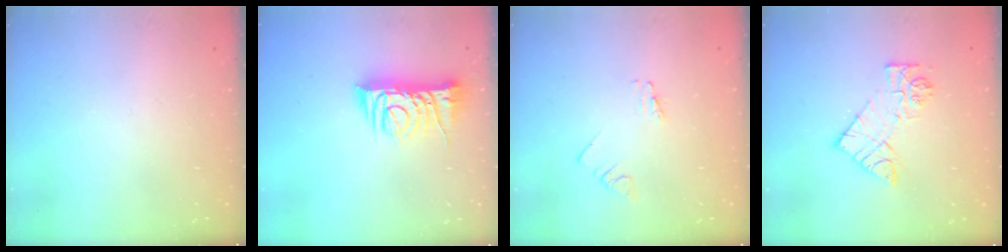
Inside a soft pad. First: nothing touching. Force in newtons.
{"total": 9.9, "press": 9.9, "slide": 1.1}
{"total": 0.8, "press": 0.8, "slide": 0.0}
{"total": 10.2, "press": 10.2, "slide": 0.5}